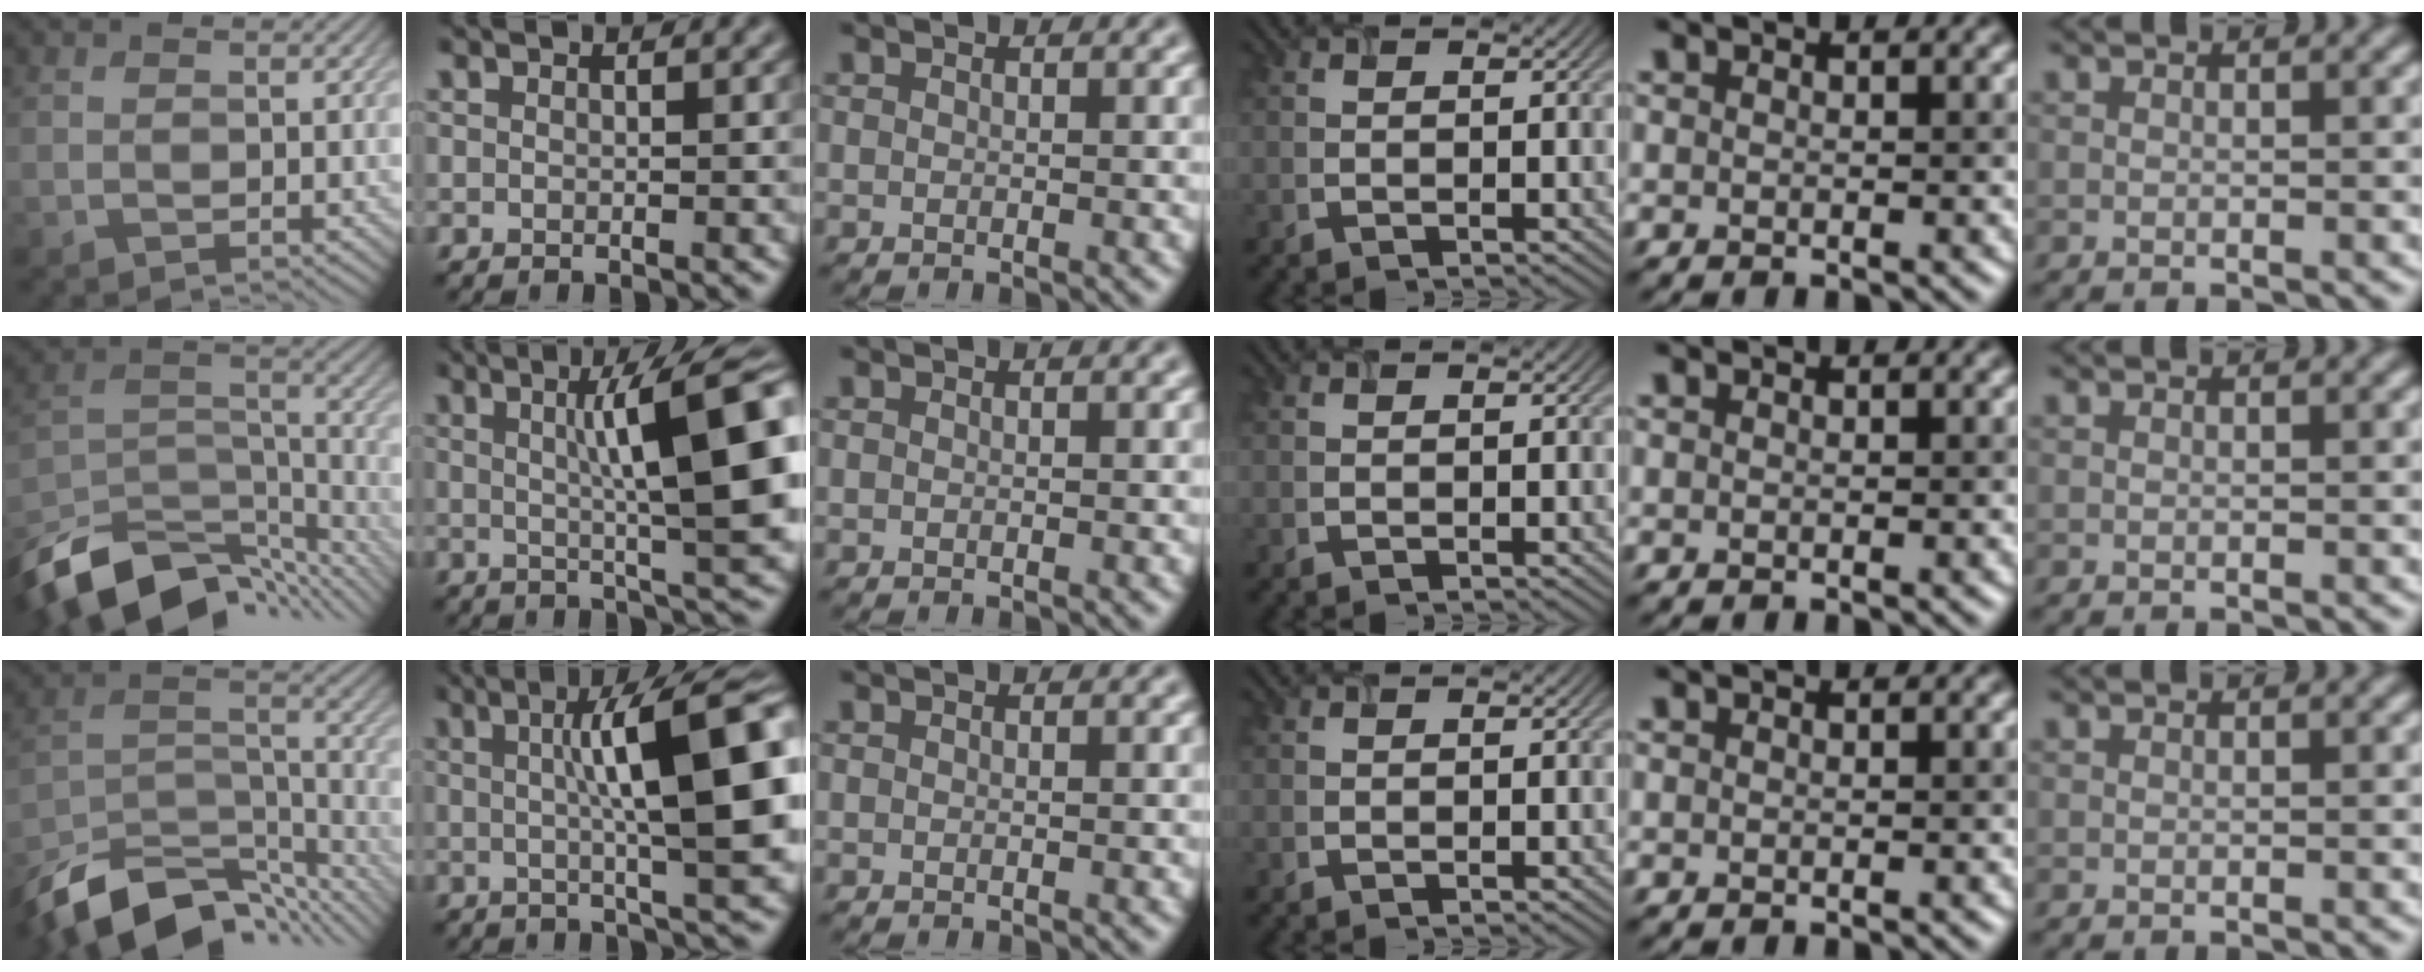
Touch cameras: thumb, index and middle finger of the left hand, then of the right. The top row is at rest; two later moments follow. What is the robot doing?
{"motion": "open", "object": "airpods case & airpods"}